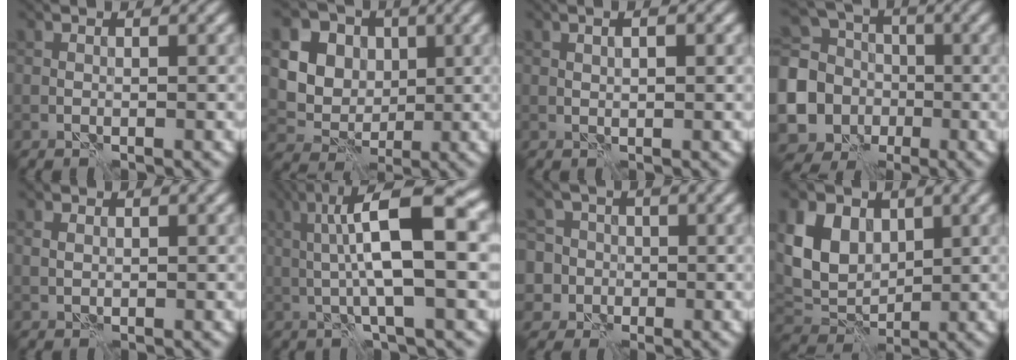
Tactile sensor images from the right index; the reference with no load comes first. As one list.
[{"total": 11.9, "force": [3.8, 10.0, 5.2], "torque": [-0.118, 0.016, 0.064]}, {"total": 1.6, "force": [0.6, 0.6, 1.4], "torque": [-0.014, -0.005, 0.006]}, {"total": 10.4, "force": [-2.3, 9.1, 4.3], "torque": [-0.110, -0.016, -0.050]}, {"total": 0.9, "force": [0.1, 0.6, 0.6], "torque": [-0.016, 0.001, 0.004]}, {"total": 9.9, "force": [1.4, 2.2, 9.5], "torque": [-0.157, 0.015, 0.021]}, {"total": 7.2, "force": [0.4, 6.7, 2.4], "torque": [-0.040, 0.028, -0.041]}, {"total": 6.6, "force": [2.0, 4.9, 3.8], "torque": [-0.088, 0.000, 0.031]}]